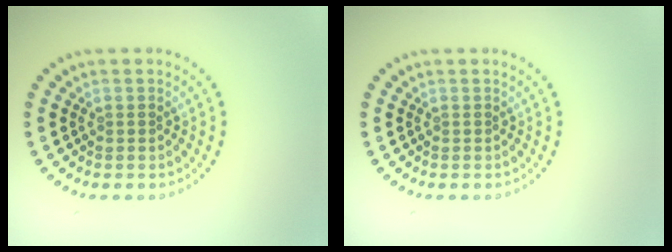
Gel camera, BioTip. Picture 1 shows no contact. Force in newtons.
{"total": 0.0}